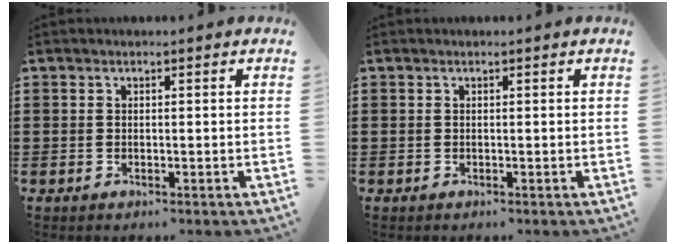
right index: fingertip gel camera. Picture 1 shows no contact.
{"total": 0.0}